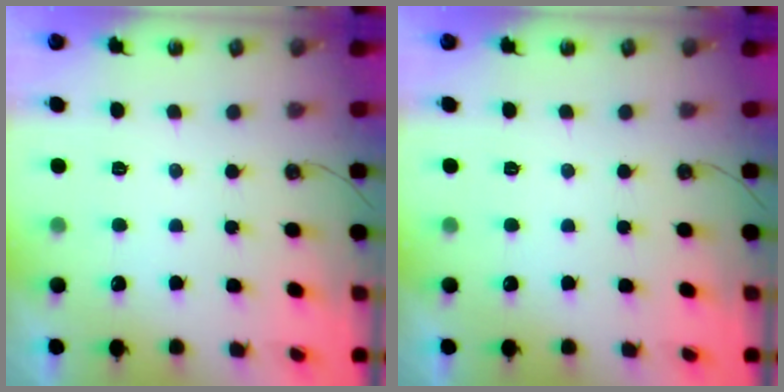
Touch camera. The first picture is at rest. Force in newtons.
{"total": 0.0}